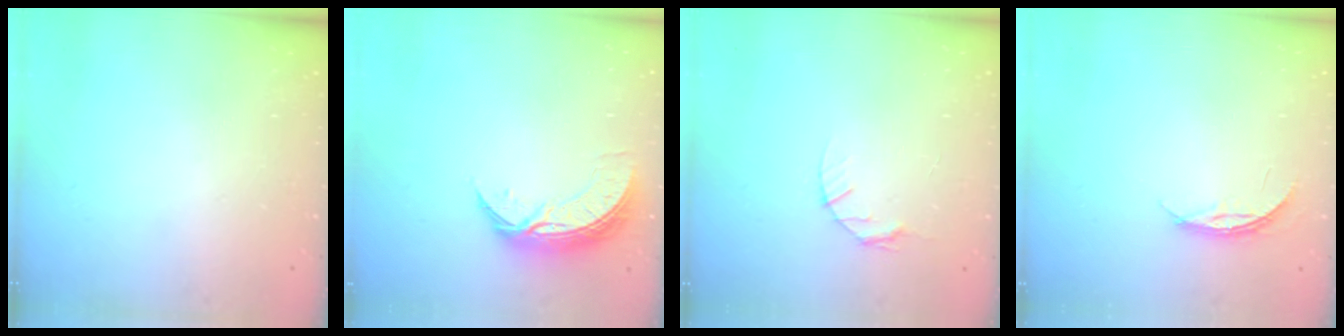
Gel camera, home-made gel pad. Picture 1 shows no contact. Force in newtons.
{"total": 8.0, "press": 8.0, "slide": 0.7}
{"total": 3.9, "press": 3.9, "slide": 0.5}
{"total": 3.8, "press": 3.8, "slide": 0.3}